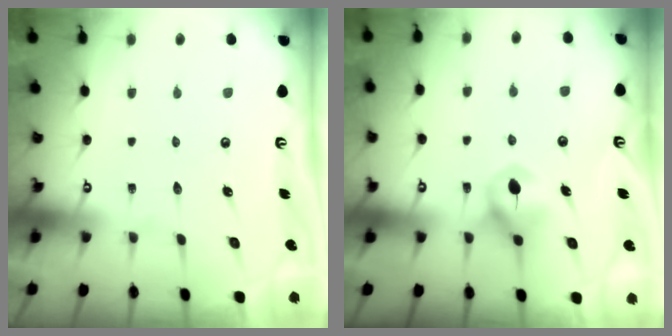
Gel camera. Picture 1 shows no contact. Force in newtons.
{"total": 7.3, "press": 7.3, "slide": 0.4}